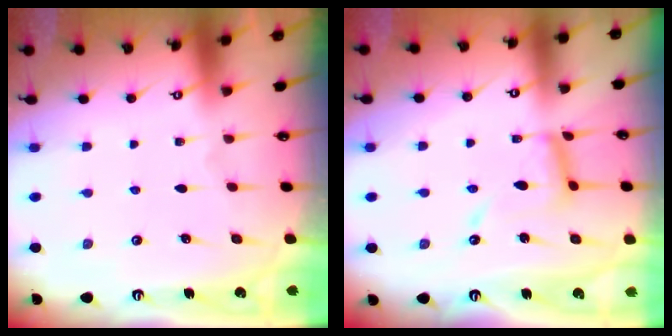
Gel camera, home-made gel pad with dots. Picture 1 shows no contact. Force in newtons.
{"total": 12.6, "press": 12.5, "slide": 1.1}